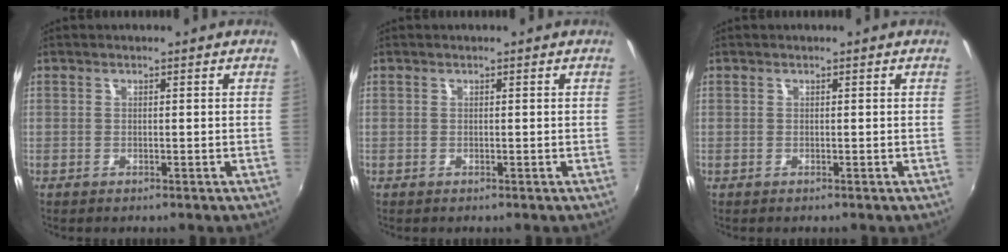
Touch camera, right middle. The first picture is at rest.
{"total": 0.0}
{"total": 0.0}